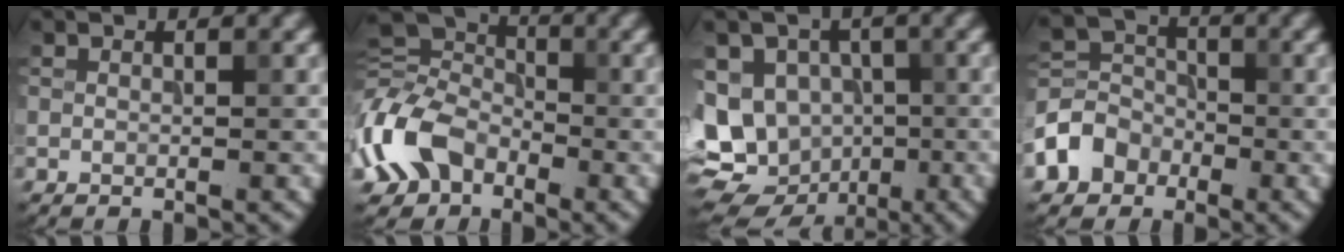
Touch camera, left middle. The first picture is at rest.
{"total": 7.8, "force": [-2.9, 5.8, 4.4], "torque": [-0.101, 0.002, -0.075]}
{"total": 14.0, "force": [-3.4, 11.7, 6.9], "torque": [-0.130, -0.023, -0.057]}
{"total": 4.3, "force": [-2.1, 3.5, 1.1], "torque": [-0.018, 0.006, -0.054]}